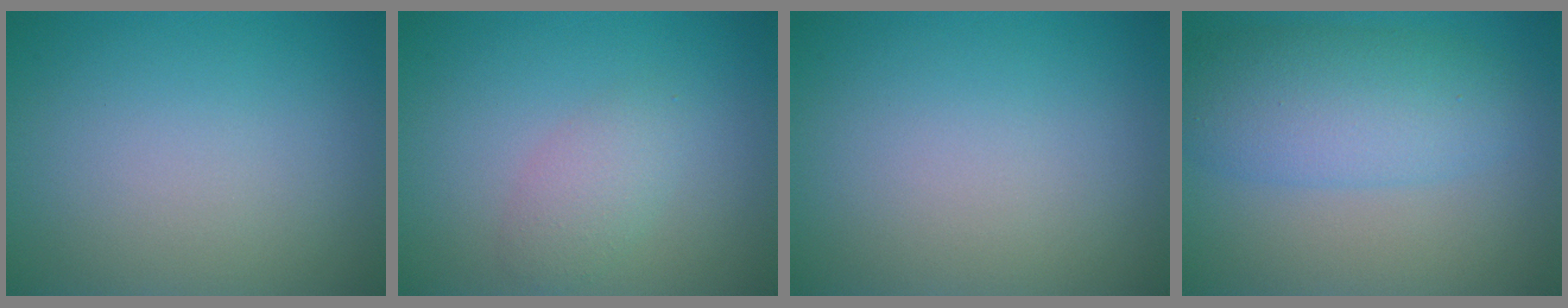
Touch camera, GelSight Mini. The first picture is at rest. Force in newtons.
{"total": 2.1, "press": 2.1, "slide": 0.0}
{"total": 0.0}
{"total": 6.0, "press": 6.0, "slide": 0.1}